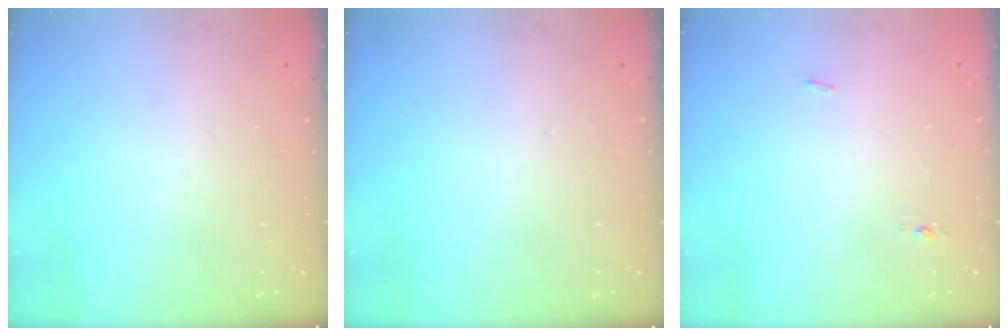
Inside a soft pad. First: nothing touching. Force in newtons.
{"total": 0.0}
{"total": 3.2, "press": 3.0, "slide": 1.0}